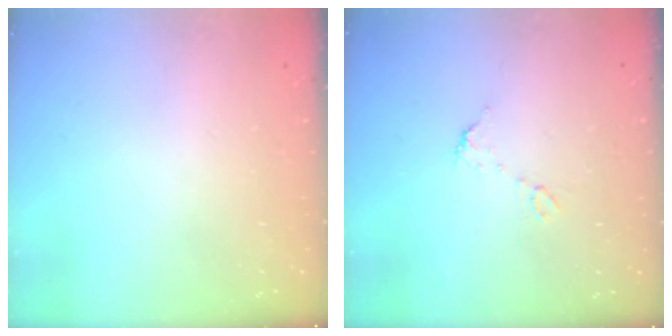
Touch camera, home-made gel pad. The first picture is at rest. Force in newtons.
{"total": 5.0, "press": 4.9, "slide": 0.4}